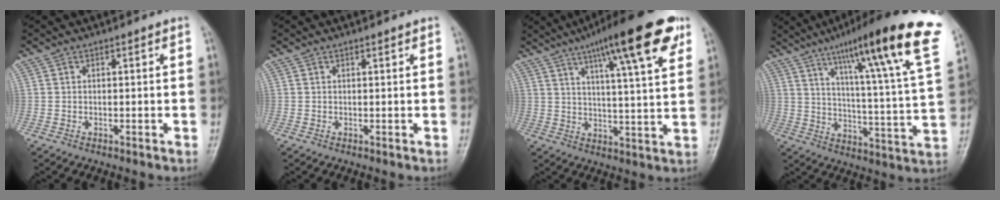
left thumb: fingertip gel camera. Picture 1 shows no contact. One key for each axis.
{"total": 0.5, "fx": 0.4, "fy": 0.0, "fz": 0.3, "tx": -0.010, "ty": -0.002, "tz": 0.008}
{"total": 18.7, "fx": 10.2, "fy": 3.7, "fz": 15.3, "tx": -0.209, "ty": -0.020, "tz": 0.149}
{"total": 26.1, "fx": 15.0, "fy": 3.0, "fz": 21.1, "tx": -0.298, "ty": -0.042, "tz": 0.213}